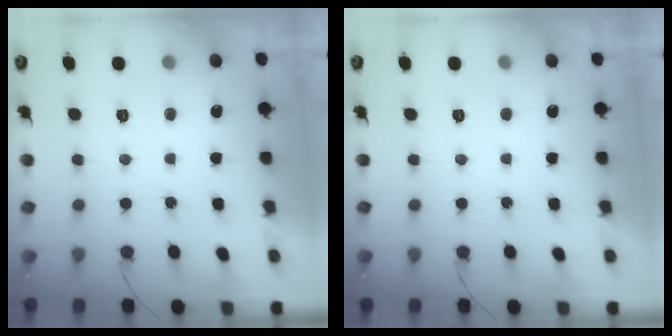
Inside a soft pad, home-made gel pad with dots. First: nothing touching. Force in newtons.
{"total": 0.0}